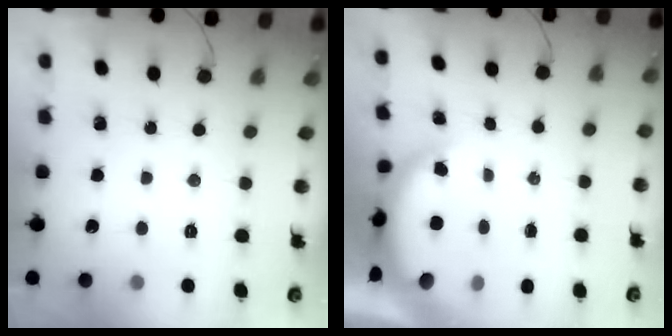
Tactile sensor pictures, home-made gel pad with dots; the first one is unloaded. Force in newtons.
{"total": 4.4, "press": 4.4, "slide": 0.1}